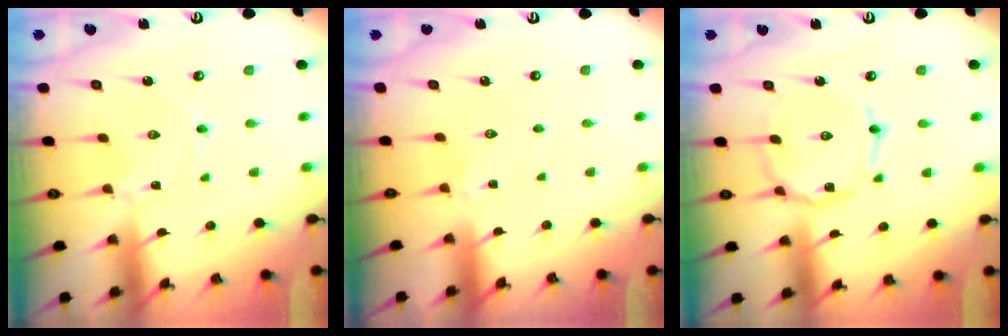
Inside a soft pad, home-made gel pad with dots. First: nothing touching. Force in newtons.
{"total": 1.8, "press": 1.7, "slide": 0.3}
{"total": 5.1, "press": 5.0, "slide": 0.3}